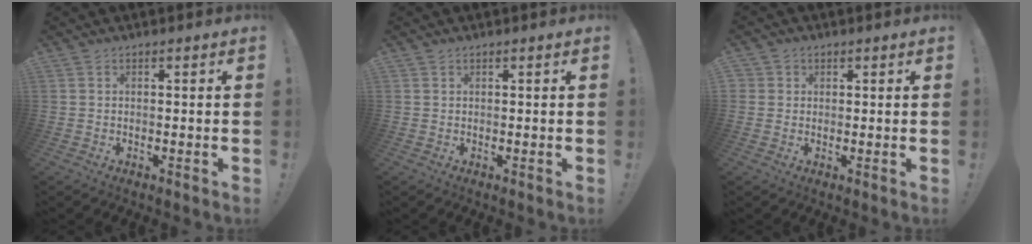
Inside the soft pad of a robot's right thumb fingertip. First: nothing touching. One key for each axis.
{"total": 0.0}
{"total": 2.0, "fx": 0.4, "fy": 1.9, "fz": 0.3, "tx": -0.004, "ty": 0.002, "tz": 0.006}